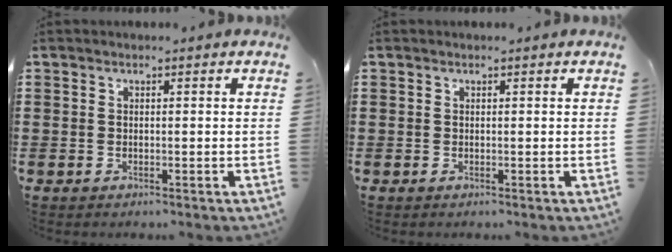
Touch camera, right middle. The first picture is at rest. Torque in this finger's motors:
{"motor_torque": [0.15, -0.17, 0.00, 0.01]}